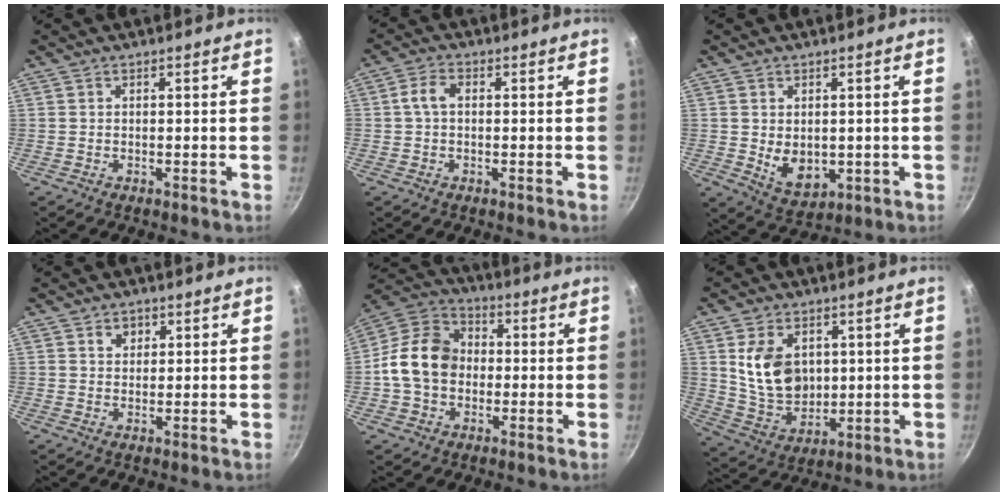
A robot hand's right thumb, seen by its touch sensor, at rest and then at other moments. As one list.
[{"total": 3.6, "force": [0.3, 2.0, 3.0], "torque": [-0.065, 0.013, -0.001]}, {"total": 7.0, "force": [-0.1, 5.0, 4.9], "torque": [-0.065, -0.016, 0.016]}, {"total": 2.6, "force": [1.2, 2.1, 1.0], "torque": [-0.001, -0.003, 0.018]}, {"total": 13.5, "force": [-0.9, 10.7, 8.3], "torque": [-0.114, 0.031, -0.037]}, {"total": 12.3, "force": [2.7, 8.9, 7.9], "torque": [-0.119, -0.024, 0.066]}]